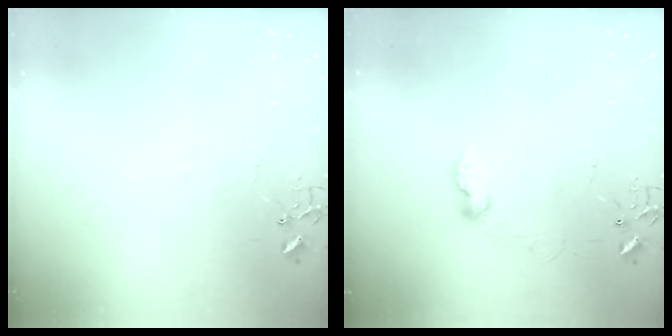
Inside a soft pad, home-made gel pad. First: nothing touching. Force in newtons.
{"total": 7.8, "press": 7.8, "slide": 0.8}